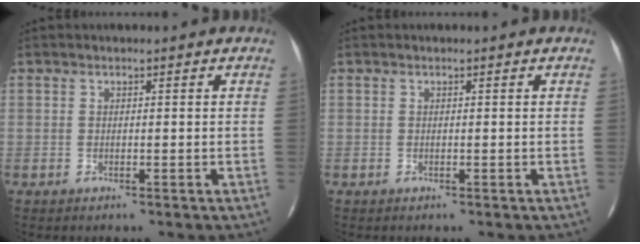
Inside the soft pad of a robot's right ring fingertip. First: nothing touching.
{"total": 0.0}